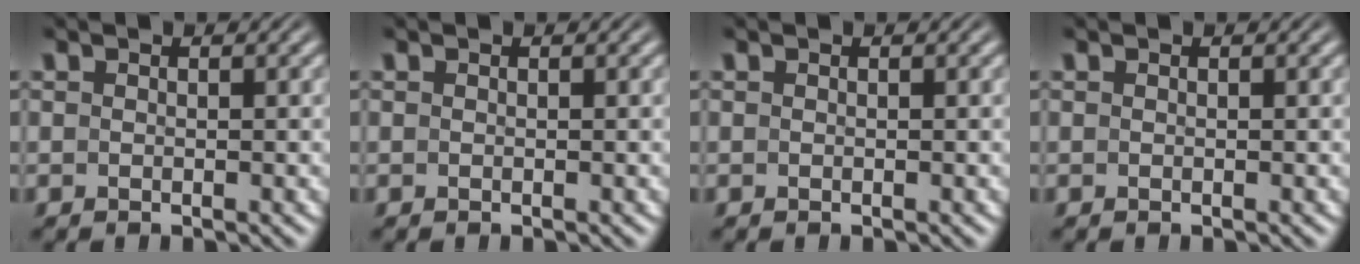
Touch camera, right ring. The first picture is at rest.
{"total": 0.0}
{"total": 0.0}
{"total": 0.0}